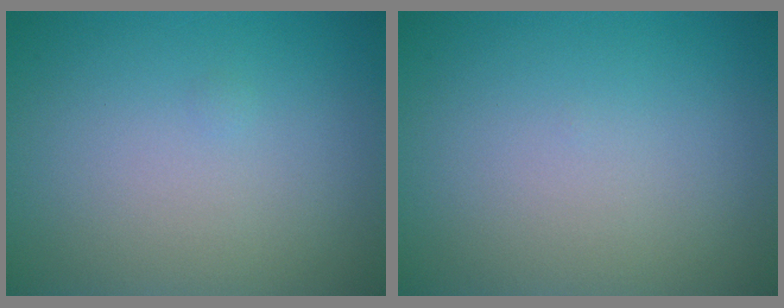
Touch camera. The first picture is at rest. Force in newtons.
{"total": 0.0}